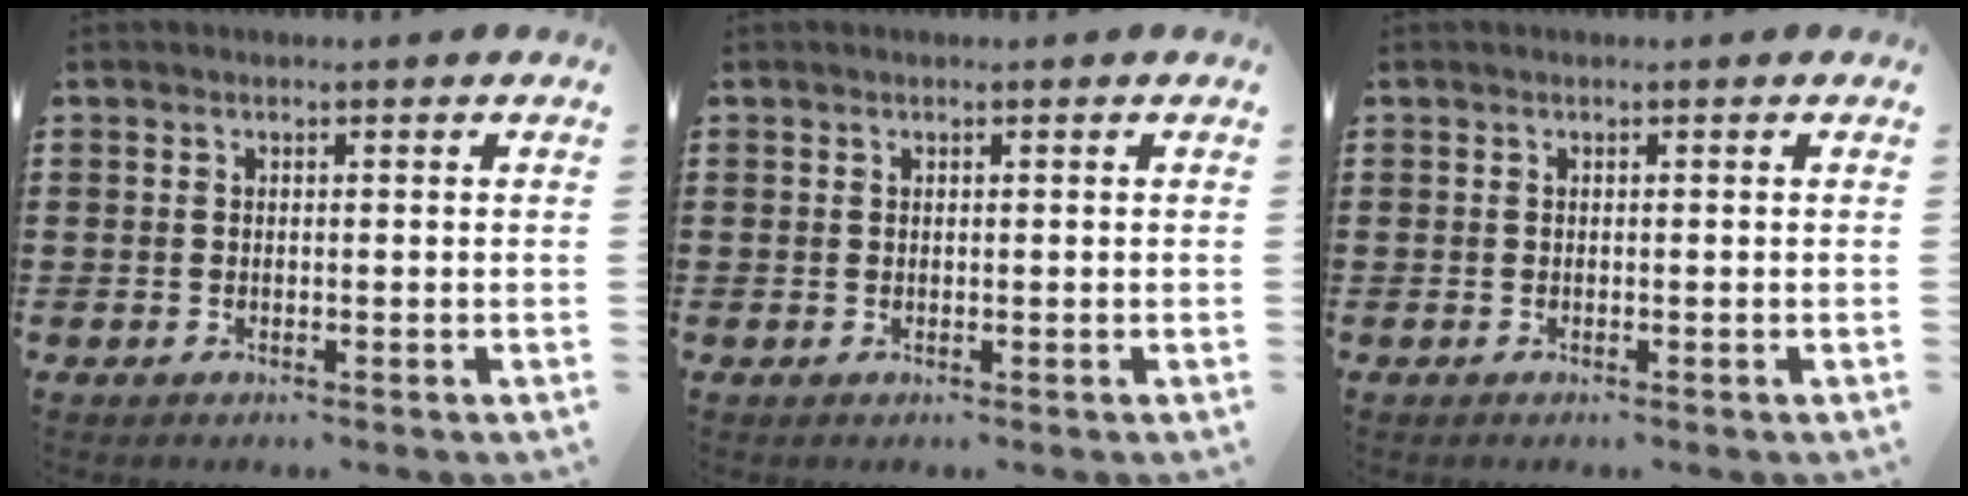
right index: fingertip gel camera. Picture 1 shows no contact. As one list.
[{"total": 0.0}, {"total": 0.0}]